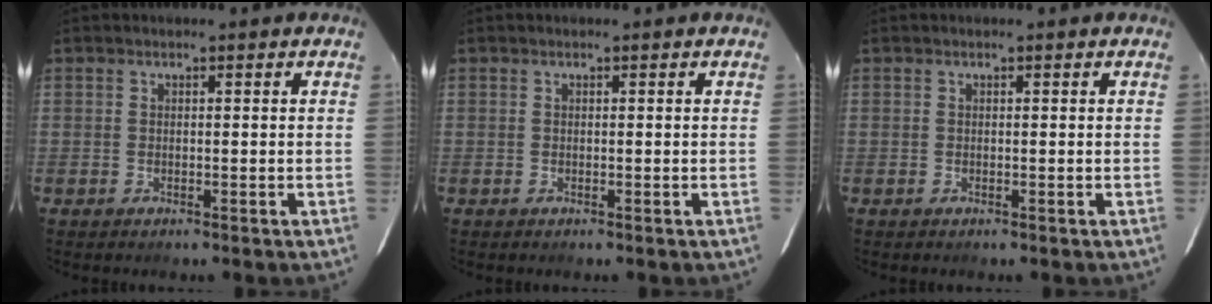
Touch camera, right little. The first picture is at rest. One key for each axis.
{"total": 0.0}
{"total": 0.0}